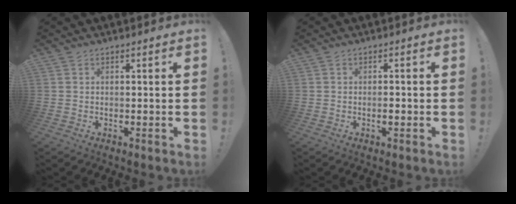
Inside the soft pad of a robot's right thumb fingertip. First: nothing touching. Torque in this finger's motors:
{"motor_torque": [1.10, 0.87, 0.18, -0.24, 0.00]}